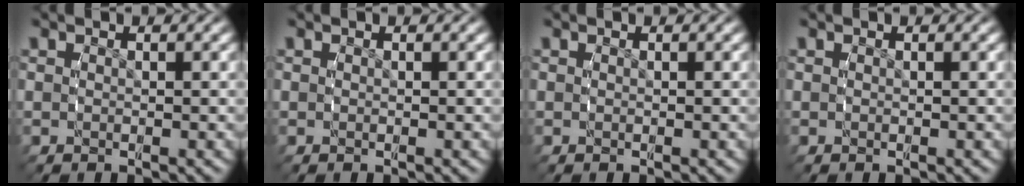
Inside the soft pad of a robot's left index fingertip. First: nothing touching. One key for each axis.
{"total": 0.0}
{"total": 0.0}
{"total": 0.0}